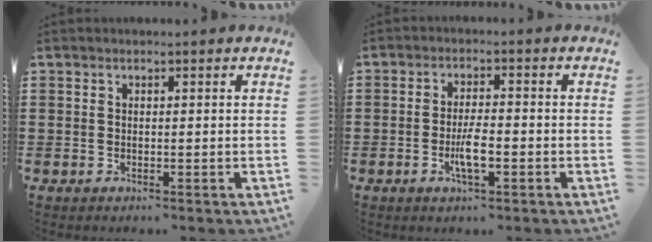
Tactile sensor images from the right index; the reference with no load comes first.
{"total": 4.2, "force": [-1.4, 1.0, 3.8], "torque": [-0.078, -0.003, -0.028]}